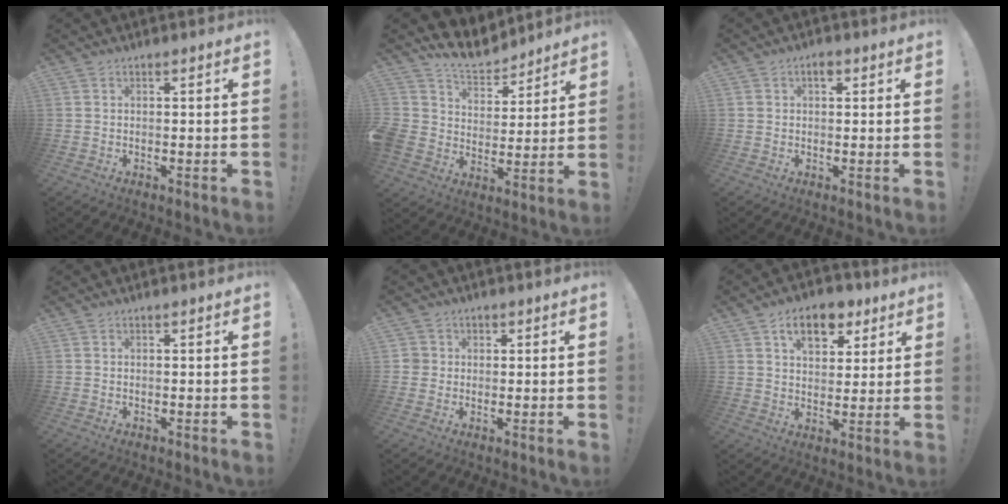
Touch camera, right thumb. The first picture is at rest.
{"total": 9.8, "force": [7.6, 5.9, 2.2], "torque": [-0.049, -0.059, 0.148]}
{"total": 2.6, "force": [1.1, 1.8, 1.5], "torque": [-0.015, 0.002, 0.017]}
{"total": 0.0}
{"total": 3.2, "force": [0.6, 3.1, 0.5], "torque": [0.000, 0.000, 0.011]}
{"total": 11.2, "force": [5.8, 7.0, 6.6], "torque": [-0.094, -0.017, 0.106]}